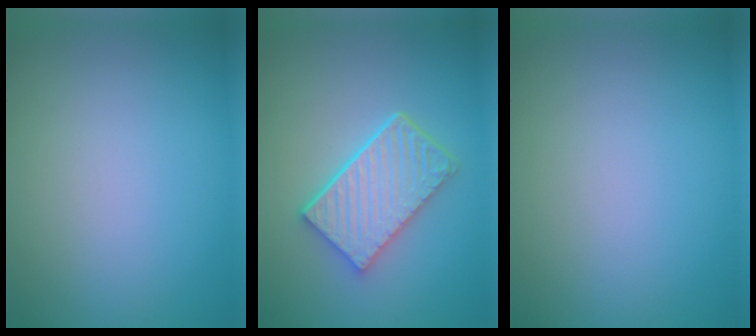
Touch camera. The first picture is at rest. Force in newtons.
{"total": 5.3, "press": 4.3, "slide": 3.2}
{"total": 0.0}